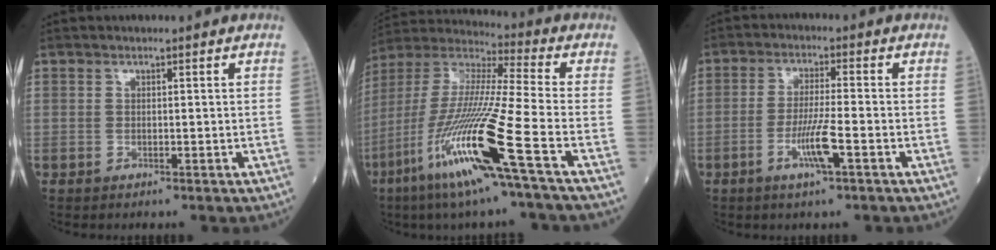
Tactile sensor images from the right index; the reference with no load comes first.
{"total": 19.5, "force": [-8.6, -1.0, 17.4], "torque": [-0.387, -0.048, -0.177]}
{"total": 5.7, "force": [-2.4, 0.0, 5.2], "torque": [-0.100, -0.008, -0.046]}